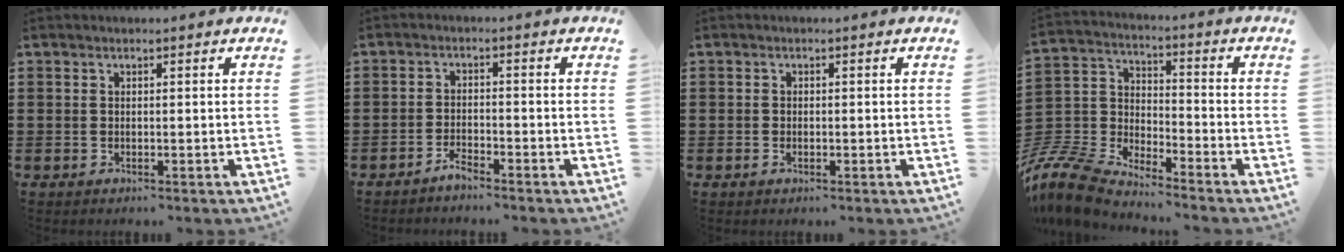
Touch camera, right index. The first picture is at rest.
{"total": 2.2, "force": [-2.2, 0.1, 0.5], "torque": [-0.014, 0.003, -0.043]}
{"total": 0.8, "force": [-0.3, 0.5, 0.5], "torque": [-0.011, -0.002, -0.006]}
{"total": 8.9, "force": [-8.4, 1.7, 2.2], "torque": [-0.095, -0.008, -0.183]}